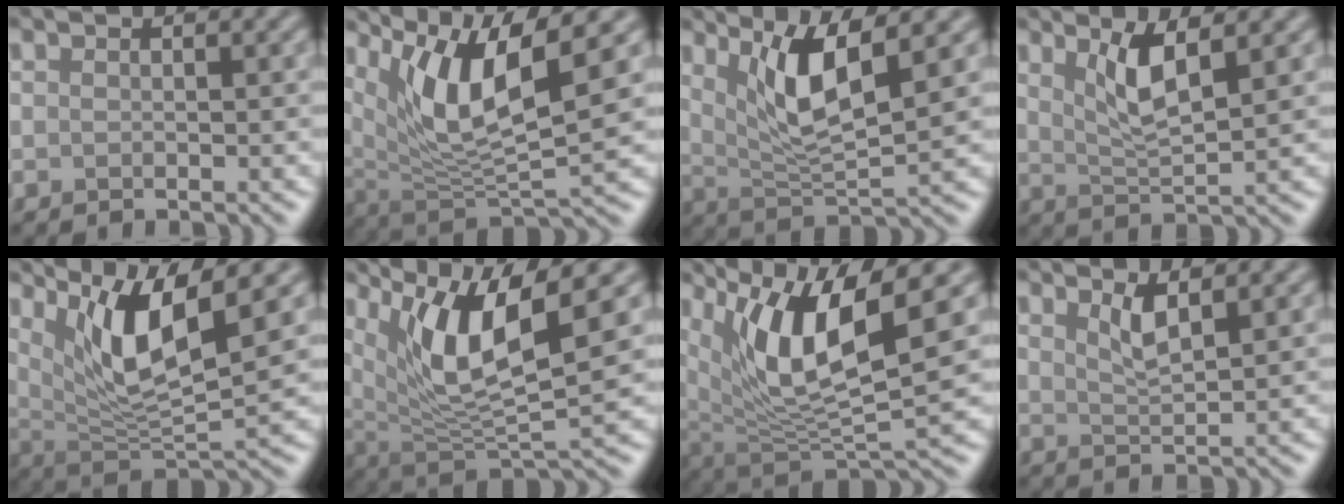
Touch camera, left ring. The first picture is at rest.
{"total": 8.8, "force": [4.0, 2.5, 7.5], "torque": [-0.143, -0.010, 0.078]}
{"total": 6.0, "force": [2.5, 1.3, 5.2], "torque": [-0.096, -0.012, 0.050]}
{"total": 3.7, "force": [1.6, 0.8, 3.2], "torque": [-0.065, -0.008, 0.034]}
{"total": 7.8, "force": [3.5, 1.9, 6.7], "torque": [-0.120, -0.015, 0.068]}
{"total": 8.8, "force": [3.6, 2.5, 7.6], "torque": [-0.145, -0.012, 0.070]}
{"total": 9.7, "force": [3.7, 3.0, 8.4], "torque": [-0.159, -0.012, 0.071]}
{"total": 2.3, "force": [1.3, 0.5, 1.8], "torque": [-0.033, -0.006, 0.024]}